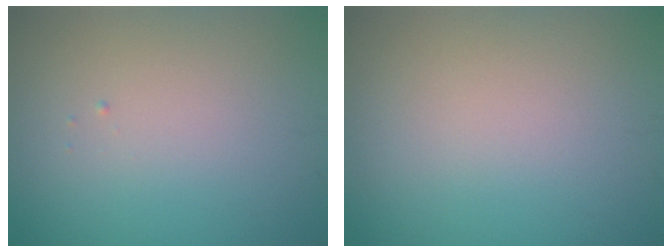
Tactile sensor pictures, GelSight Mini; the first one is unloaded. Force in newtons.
{"total": 0.0}